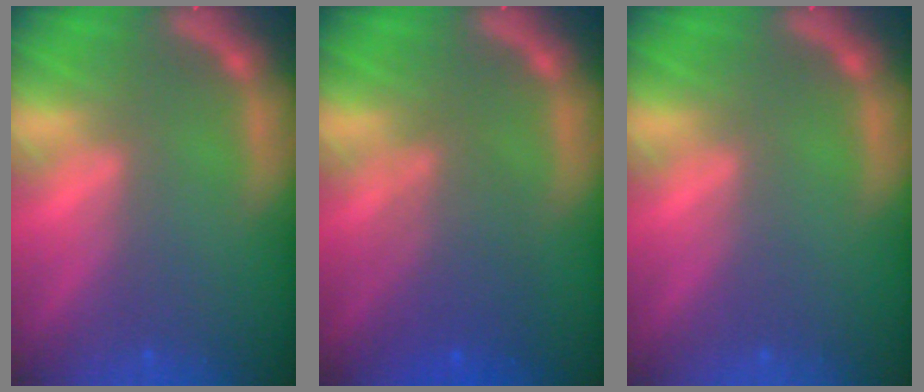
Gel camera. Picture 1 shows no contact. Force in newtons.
{"total": 4.6}
{"total": 0.0}